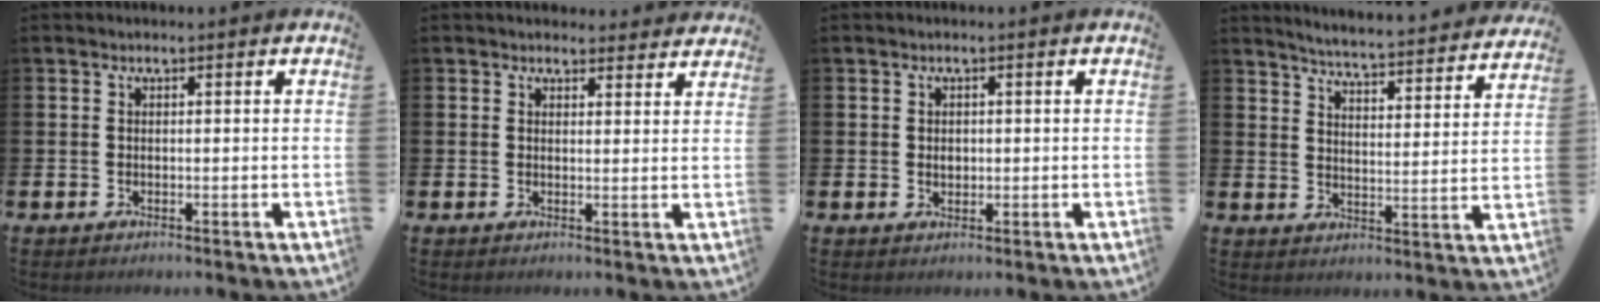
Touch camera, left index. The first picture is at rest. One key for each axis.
{"total": 2.6, "fx": 2.5, "fy": 0.7, "fz": -0.1, "tx": 0.017, "ty": -0.017, "tz": 0.043}
{"total": 1.2, "fx": 0.2, "fy": 1.0, "fz": 0.7, "tx": -0.002, "ty": 0.003, "tz": -0.001}
{"total": 5.2, "fx": 5.1, "fy": -0.2, "fz": 0.9, "tx": -0.034, "ty": -0.048, "tz": 0.084}